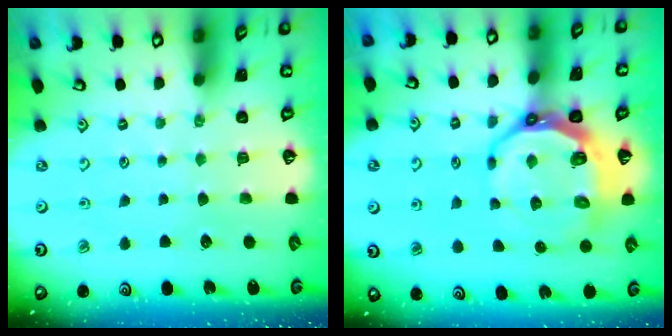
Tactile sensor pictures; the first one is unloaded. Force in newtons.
{"total": 13.1, "press": 12.3, "slide": 4.7}